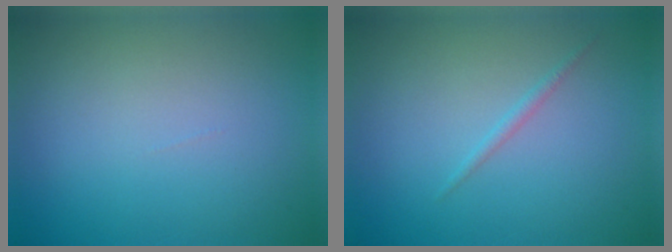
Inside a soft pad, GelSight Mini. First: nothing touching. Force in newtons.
{"total": 0.7, "press": 0.7, "slide": 0.1}